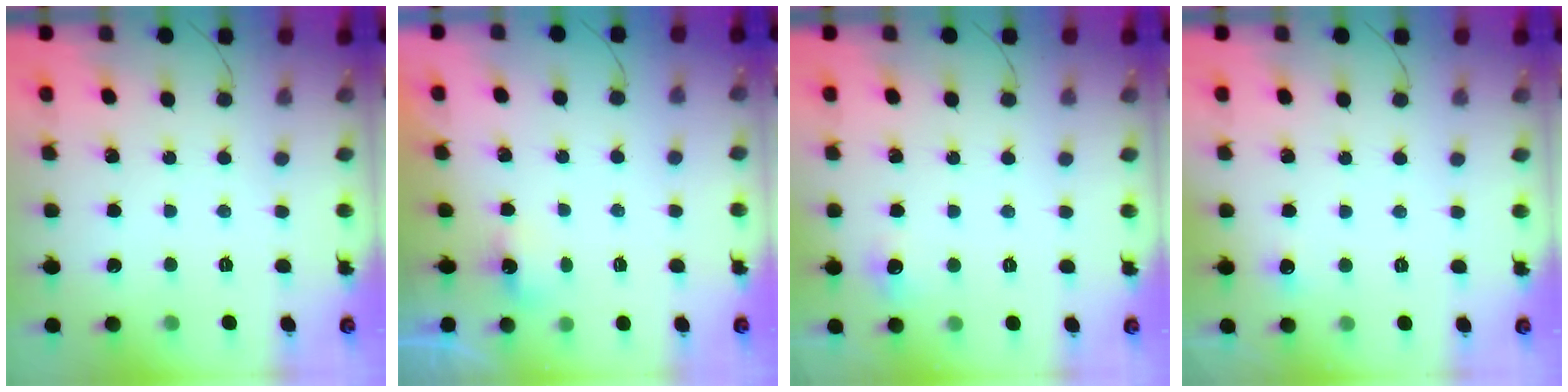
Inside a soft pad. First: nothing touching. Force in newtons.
{"total": 2.7, "press": 2.6, "slide": 0.6}
{"total": 4.8, "press": 4.5, "slide": 1.5}
{"total": 2.9, "press": 2.7, "slide": 1.0}